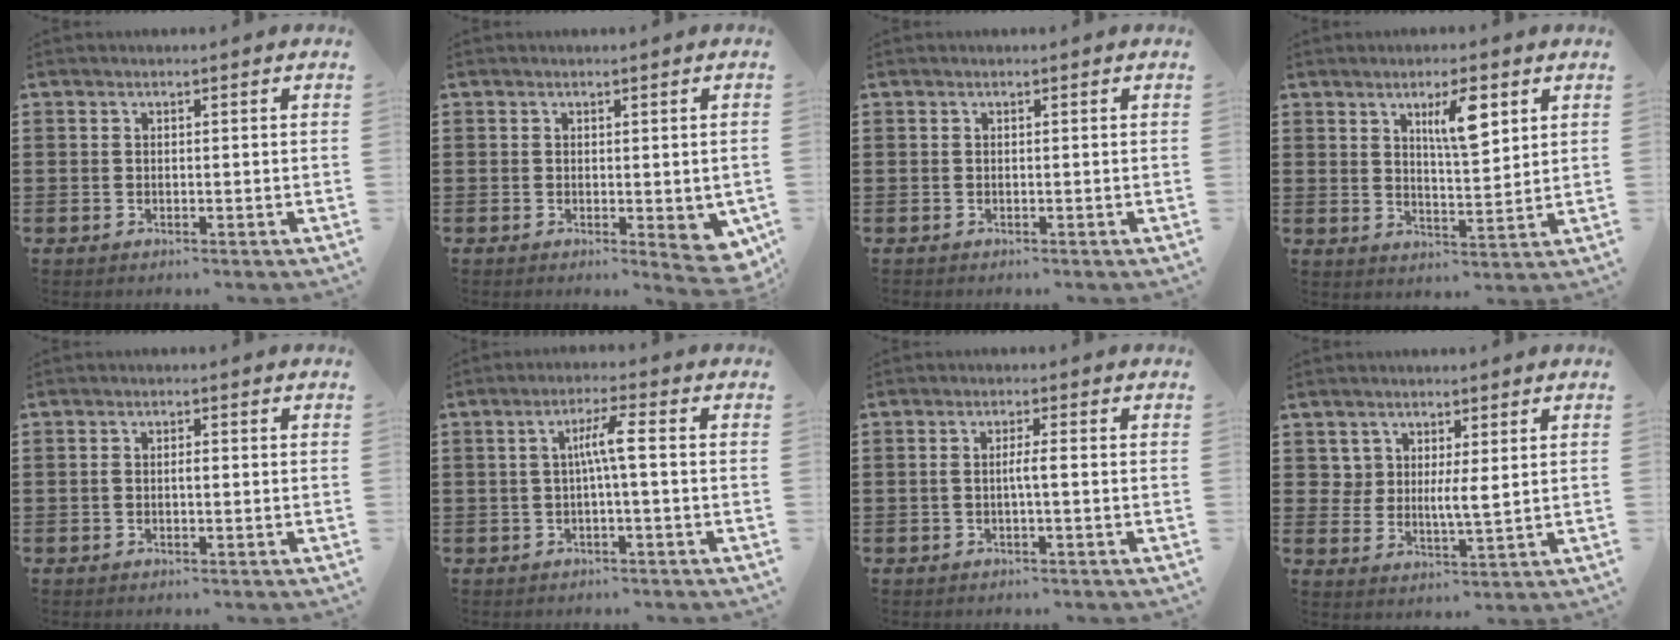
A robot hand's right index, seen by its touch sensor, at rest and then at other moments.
{"total": 2.8, "force": [-0.4, 1.1, 2.5], "torque": [-0.040, 0.003, -0.005]}
{"total": 0.0}
{"total": 6.7, "force": [3.3, 1.9, 5.5], "torque": [-0.094, 0.002, 0.049]}
{"total": 1.3, "force": [-0.3, 0.5, 1.2], "torque": [-0.023, -0.001, -0.005]}
{"total": 4.3, "force": [-0.2, 0.1, 4.3], "torque": [-0.082, 0.005, -0.010]}
{"total": 2.1, "force": [-0.4, 0.0, 2.0], "torque": [-0.038, -0.002, -0.009]}
{"total": 3.7, "force": [2.1, 2.1, 2.3], "torque": [-0.038, 0.002, 0.036]}